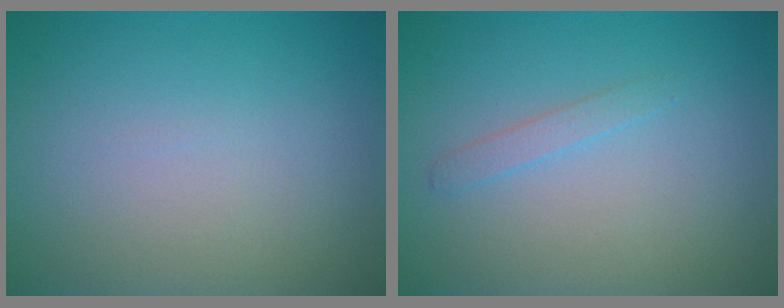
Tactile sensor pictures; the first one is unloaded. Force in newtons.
{"total": 1.0, "press": 1.0, "slide": 0.1}